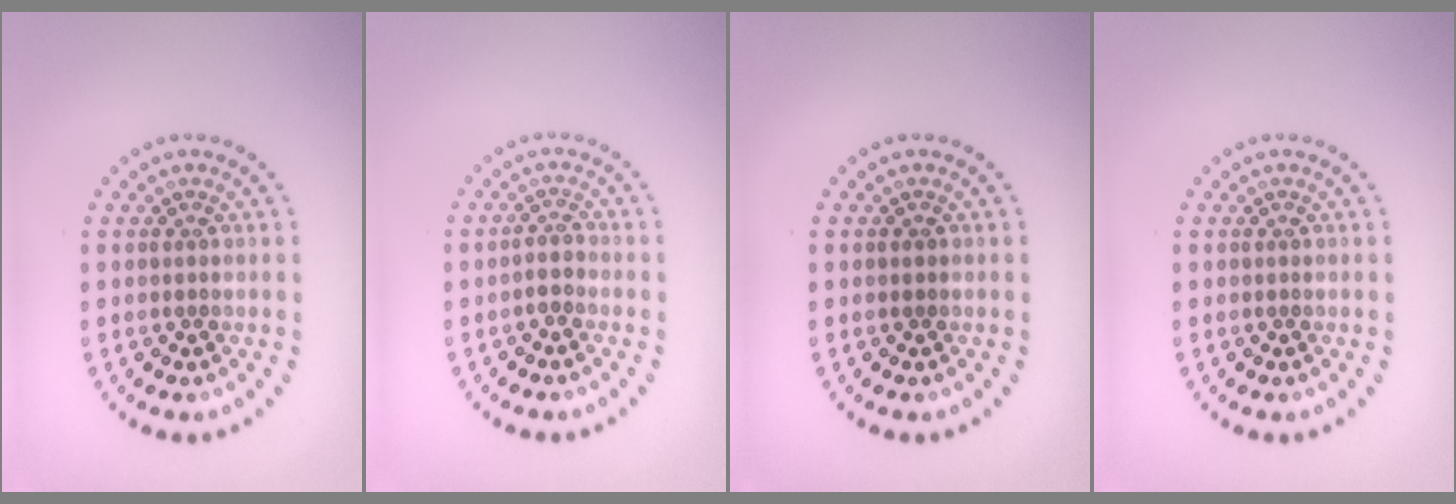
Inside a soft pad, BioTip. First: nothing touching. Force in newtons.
{"total": 1.4, "press": 1.1, "slide": 0.9}
{"total": 0.7, "press": 0.7, "slide": 0.0}
{"total": 0.0}